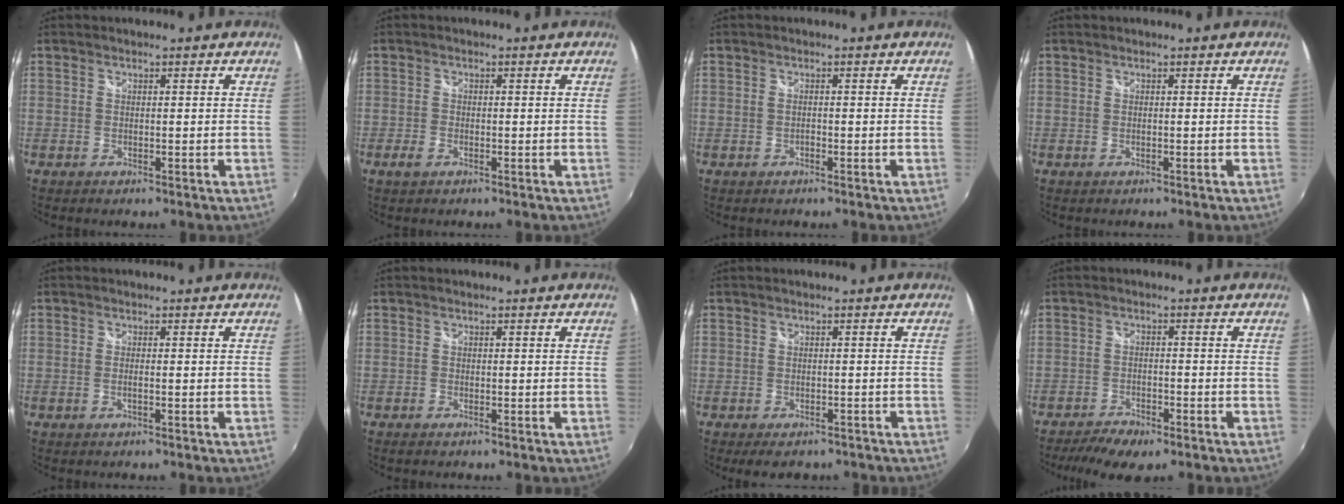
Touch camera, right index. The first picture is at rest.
{"total": 1.8, "force": [-1.1, 0.9, 1.0], "torque": [-0.022, -0.002, -0.021]}
{"total": 0.6, "force": [-0.5, 0.3, 0.1], "torque": [-0.003, -0.001, -0.010]}
{"total": 0.0}
{"total": 1.0, "force": [-0.4, 0.0, 0.9], "torque": [-0.018, 0.000, -0.009]}
{"total": 0.7, "force": [-0.6, 0.3, 0.2], "torque": [-0.007, -0.003, -0.013]}
{"total": 4.5, "force": [-3.1, 2.7, 2.0], "torque": [-0.030, -0.006, -0.038]}
{"total": 7.7, "force": [-5.8, 2.6, 4.2], "torque": [-0.106, -0.018, -0.101]}